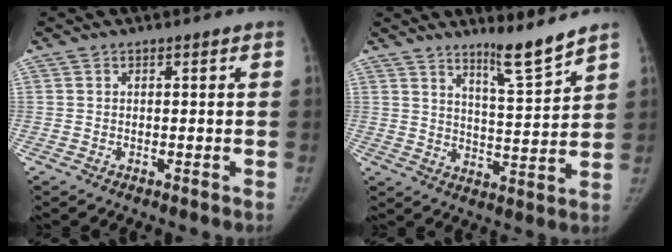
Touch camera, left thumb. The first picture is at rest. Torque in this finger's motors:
{"motor_torque": [-0.04, -0.06, 0.65, -0.57, 0.00]}